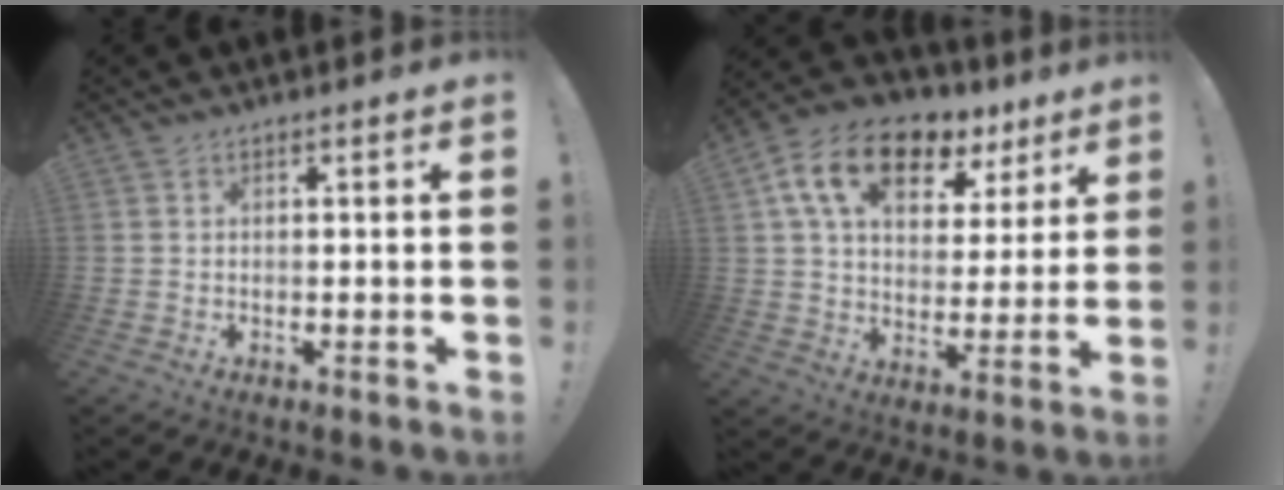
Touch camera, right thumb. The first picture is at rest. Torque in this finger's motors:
{"motor_torque": [0.80, 1.71, 0.66, -0.23, 0.46]}